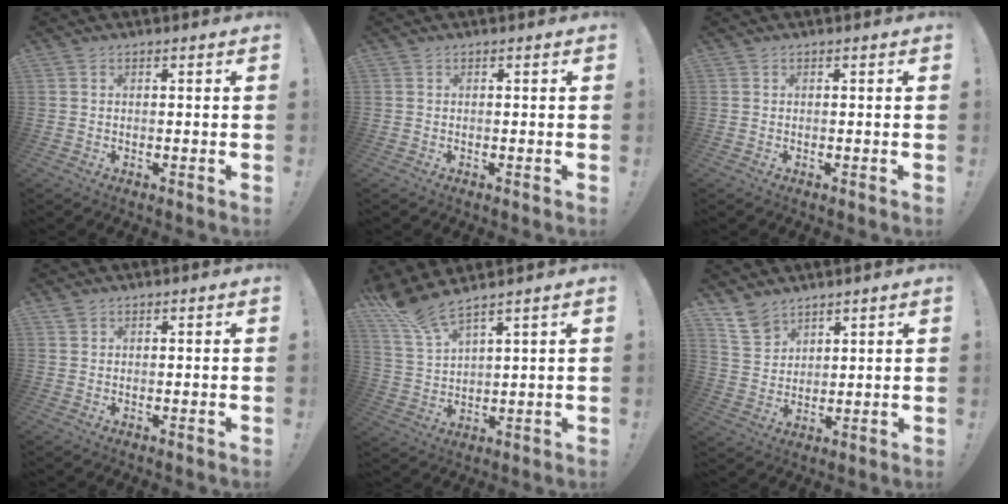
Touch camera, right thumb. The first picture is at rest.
{"total": 0.0}
{"total": 0.0}
{"total": 1.2, "force": [0.9, 0.6, 0.4], "torque": [-0.003, -0.003, 0.016]}
{"total": 7.8, "force": [6.6, 0.9, 4.0], "torque": [-0.093, -0.037, 0.125]}
{"total": 8.6, "force": [6.8, 4.8, 2.4], "torque": [-0.047, -0.041, 0.135]}